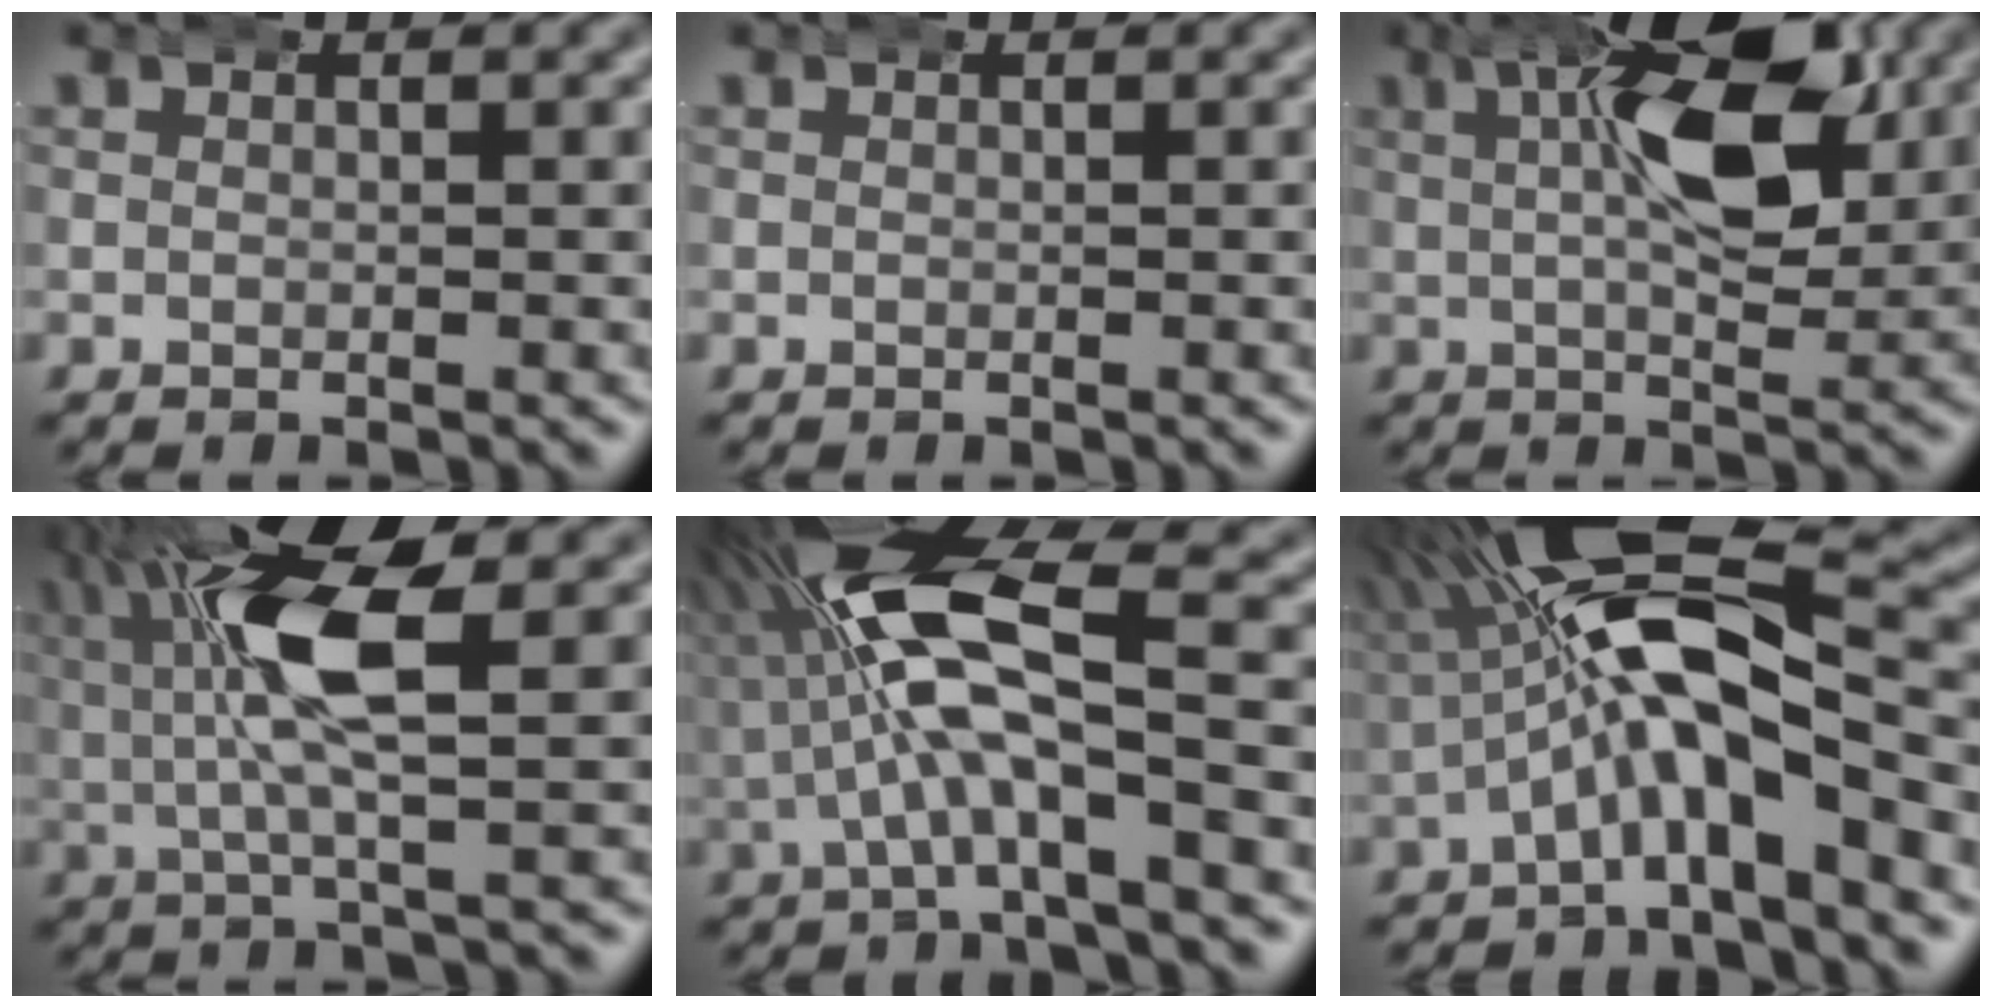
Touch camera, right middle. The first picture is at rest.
{"total": 0.0}
{"total": 9.4, "force": [3.4, 3.4, 8.0], "torque": [-0.129, 0.009, 0.047]}
{"total": 10.0, "force": [3.8, 2.8, 8.8], "torque": [-0.168, 0.014, 0.051]}
{"total": 10.7, "force": [2.1, 4.0, 9.7], "torque": [-0.193, 0.004, 0.031]}
{"total": 10.1, "force": [0.9, 4.1, 9.2], "torque": [-0.158, 0.009, 0.006]}